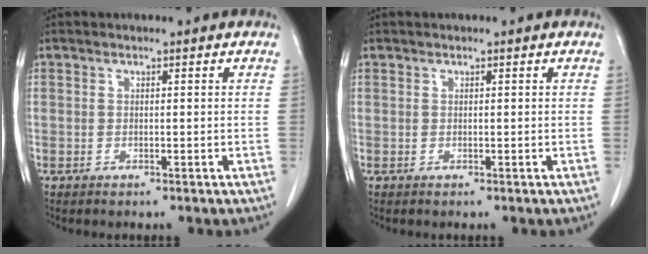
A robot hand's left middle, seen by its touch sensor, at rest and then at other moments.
{"total": 0.0}